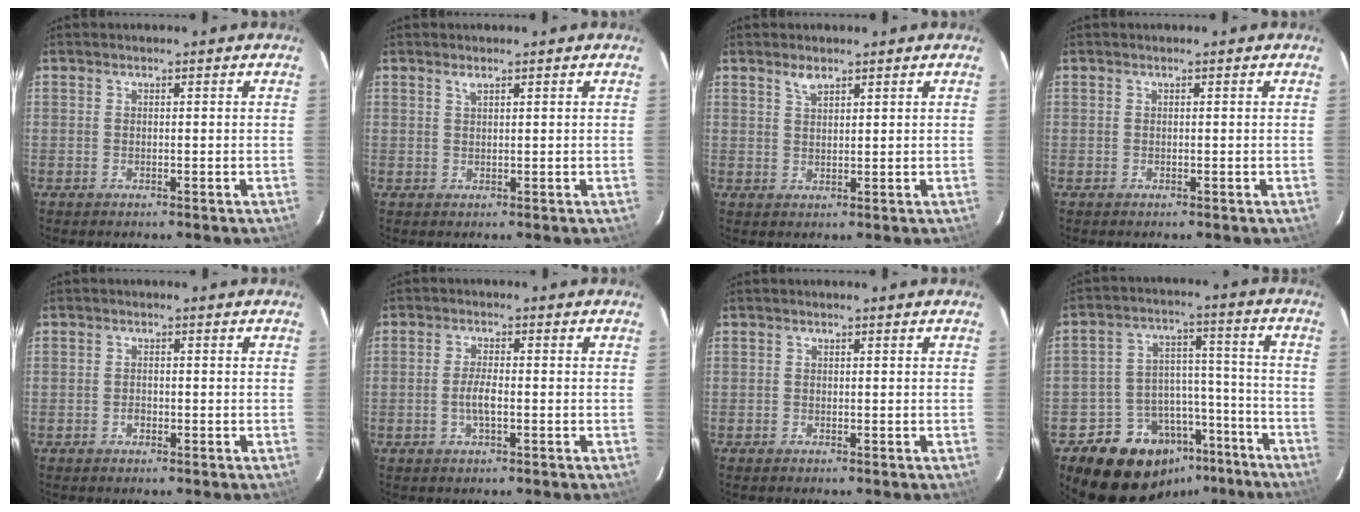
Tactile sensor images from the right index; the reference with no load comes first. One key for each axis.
{"total": 1.0, "fx": 0.7, "fy": 0.2, "fz": 0.6, "tx": -0.012, "ty": 0.002, "tz": 0.014}
{"total": 2.3, "fx": 1.7, "fy": 0.9, "fz": 1.2, "tx": -0.021, "ty": 0.003, "tz": 0.034}
{"total": 0.0}
{"total": 1.4, "fx": -0.8, "fy": 0.9, "fz": 0.7, "tx": -0.014, "ty": 0.004, "tz": -0.013}
{"total": 3.4, "fx": -1.0, "fy": 0.8, "fz": 3.2, "tx": -0.065, "ty": 0.000, "tz": -0.019}
{"total": 0.0}
{"total": 16.8, "fx": -11.9, "fy": 11.1, "fz": 4.4, "tx": -0.090, "ty": 0.072, "tz": -0.154}